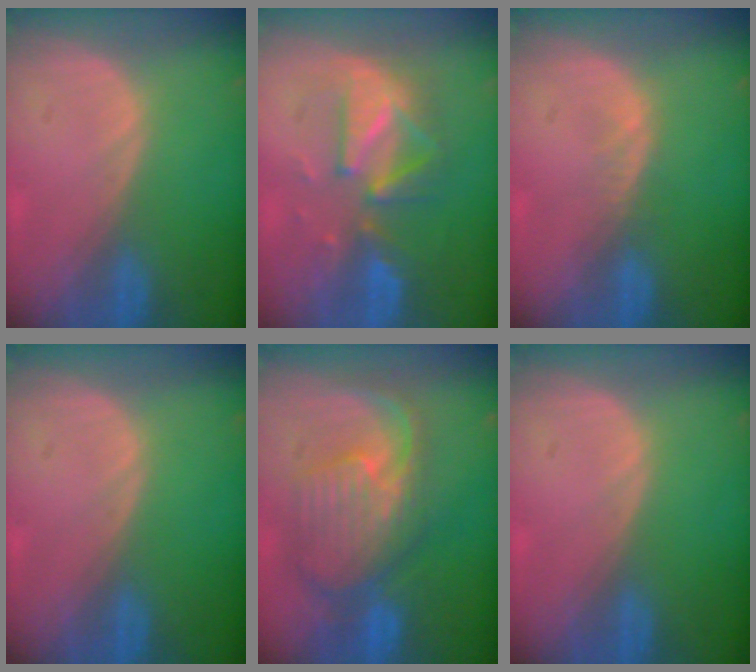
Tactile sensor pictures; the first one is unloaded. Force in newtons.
{"total": 8.2, "press": 8.2, "slide": 0.7}
{"total": 1.1, "press": 1.1, "slide": 0.3}
{"total": 0.0}
{"total": 10.6, "press": 9.5, "slide": 4.7}
{"total": 0.0}